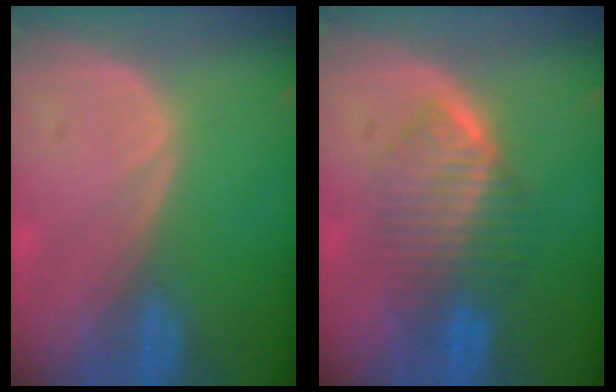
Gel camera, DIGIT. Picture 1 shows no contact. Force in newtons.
{"total": 6.4, "press": 6.4, "slide": 0.9}